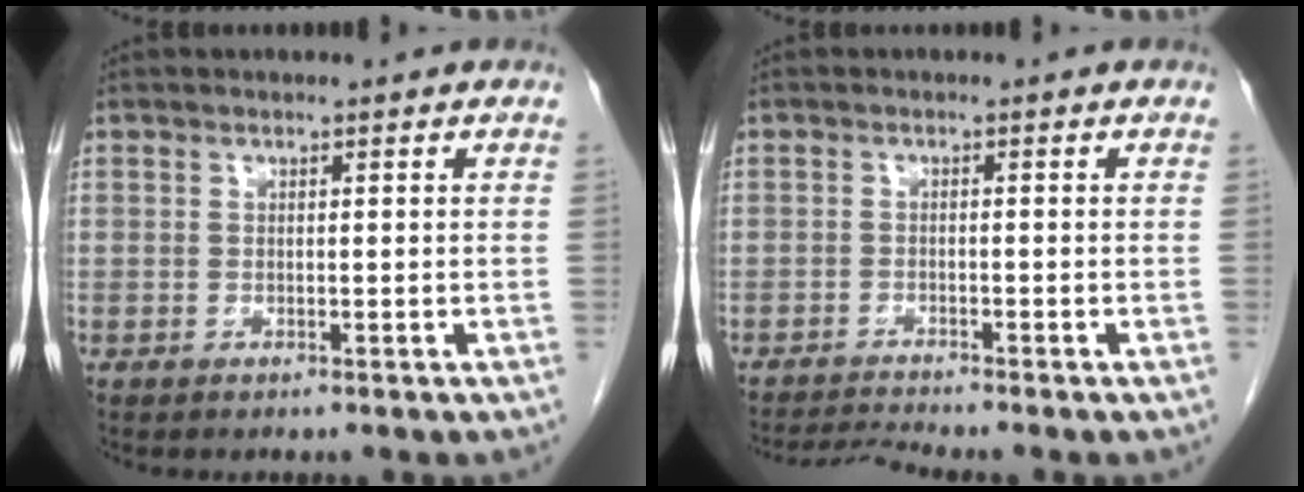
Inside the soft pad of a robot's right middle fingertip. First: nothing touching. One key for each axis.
{"total": 3.4, "fx": -2.9, "fy": -1.7, "fz": -0.1, "tx": -0.011, "ty": -0.020, "tz": -0.055}